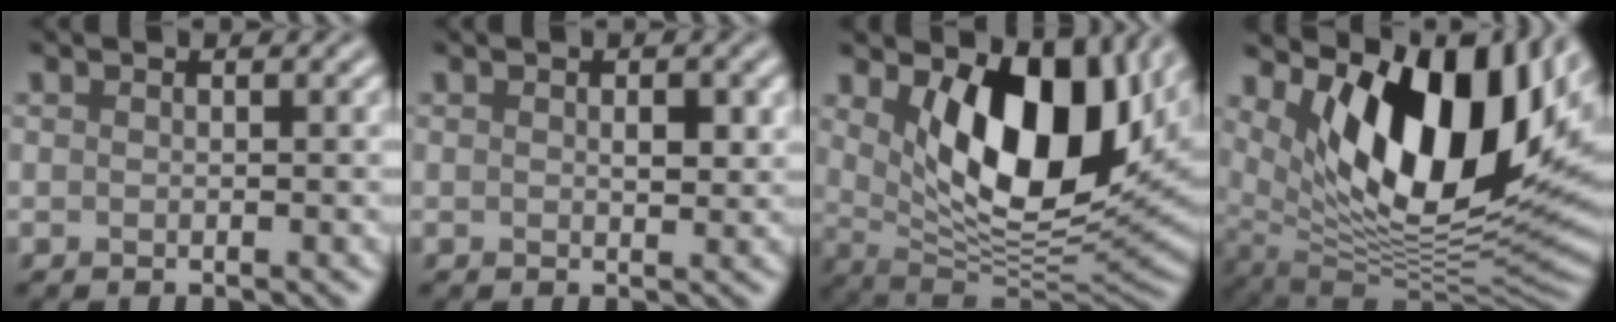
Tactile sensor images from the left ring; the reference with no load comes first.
{"total": 1.6, "force": [0.3, 0.8, 1.4], "torque": [-0.018, -0.005, 0.008]}
{"total": 11.8, "force": [3.4, 6.1, 9.5], "torque": [-0.137, -0.026, 0.060]}
{"total": 15.4, "force": [5.8, 7.4, 12.3], "torque": [-0.182, -0.006, 0.098]}